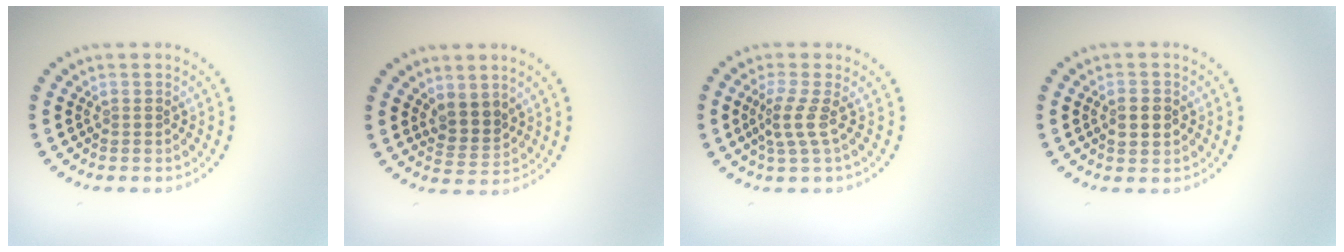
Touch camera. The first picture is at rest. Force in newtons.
{"total": 2.5, "press": 2.1, "slide": 1.3}
{"total": 2.3, "press": 1.6, "slide": 1.7}
{"total": 2.6, "press": 2.6, "slide": 0.0}